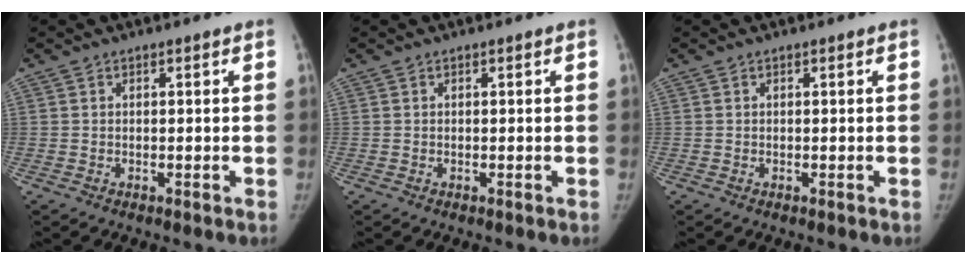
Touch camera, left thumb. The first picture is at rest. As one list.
[{"total": 0.0}, {"total": 0.0}]